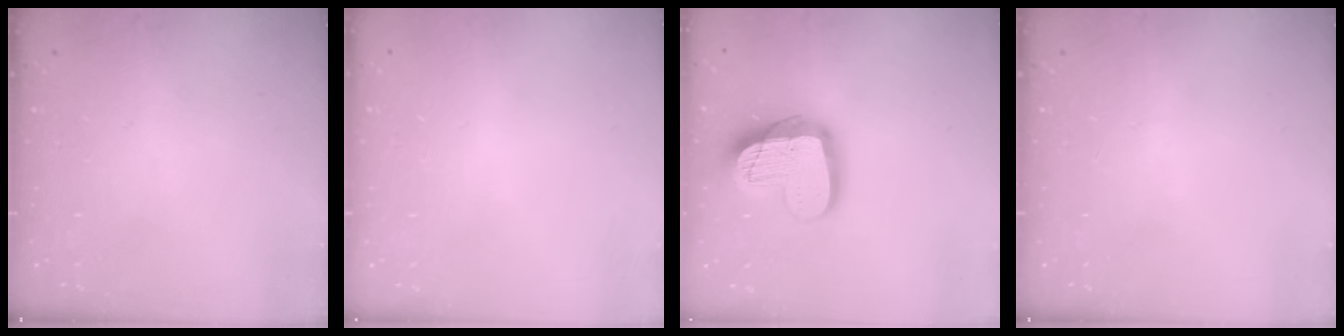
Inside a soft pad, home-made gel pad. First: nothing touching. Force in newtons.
{"total": 0.0}
{"total": 19.1, "press": 19.0, "slide": 2.0}
{"total": 0.0}